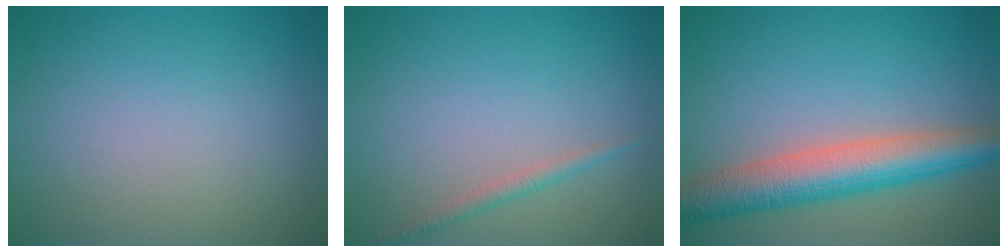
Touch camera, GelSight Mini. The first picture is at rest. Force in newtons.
{"total": 1.2, "press": 1.1, "slide": 0.1}
{"total": 7.0, "press": 7.0, "slide": 0.3}